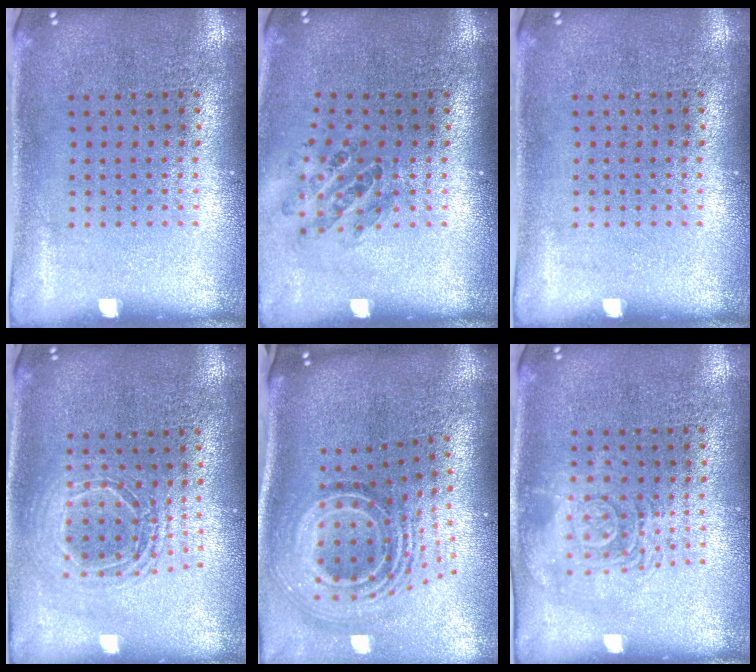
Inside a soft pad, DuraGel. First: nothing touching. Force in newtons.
{"total": 0.9, "press": 0.9, "slide": 0.2}
{"total": 0.0}
{"total": 1.5, "press": 1.3, "slide": 0.8}
{"total": 2.5, "press": 1.6, "slide": 1.9}
{"total": 2.8, "press": 2.7, "slide": 0.4}